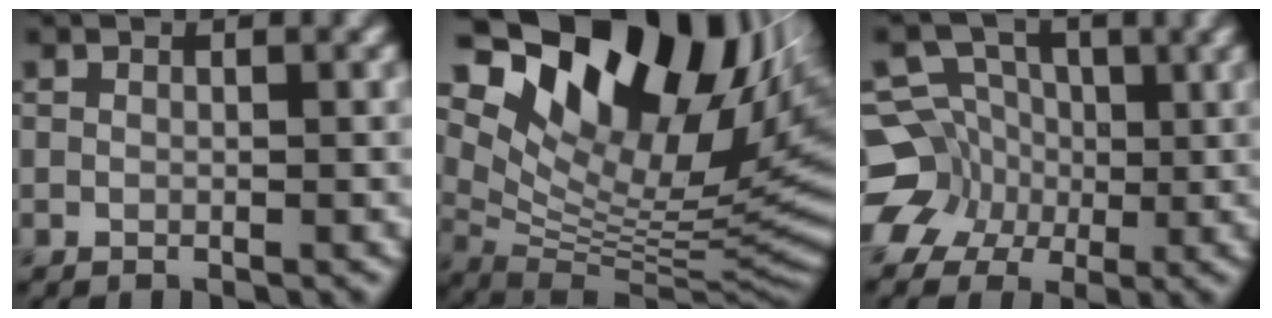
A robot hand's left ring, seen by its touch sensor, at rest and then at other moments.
{"total": 16.8, "force": [8.1, 8.8, 11.8], "torque": [-0.207, 0.029, 0.148]}
{"total": 6.9, "force": [-1.4, 6.4, 1.9], "torque": [-0.031, 0.017, -0.049]}